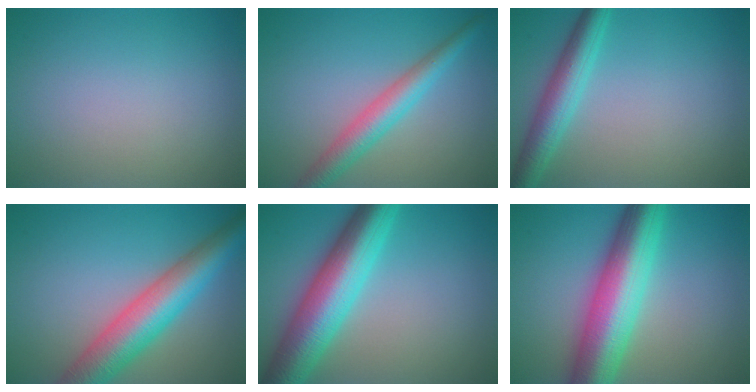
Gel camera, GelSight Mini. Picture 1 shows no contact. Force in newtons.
{"total": 4.0, "press": 4.0, "slide": 0.1}
{"total": 4.3, "press": 4.3, "slide": 0.1}
{"total": 8.1, "press": 8.1, "slide": 0.2}
{"total": 9.5, "press": 9.5, "slide": 0.1}
{"total": 10.2, "press": 10.2, "slide": 0.5}